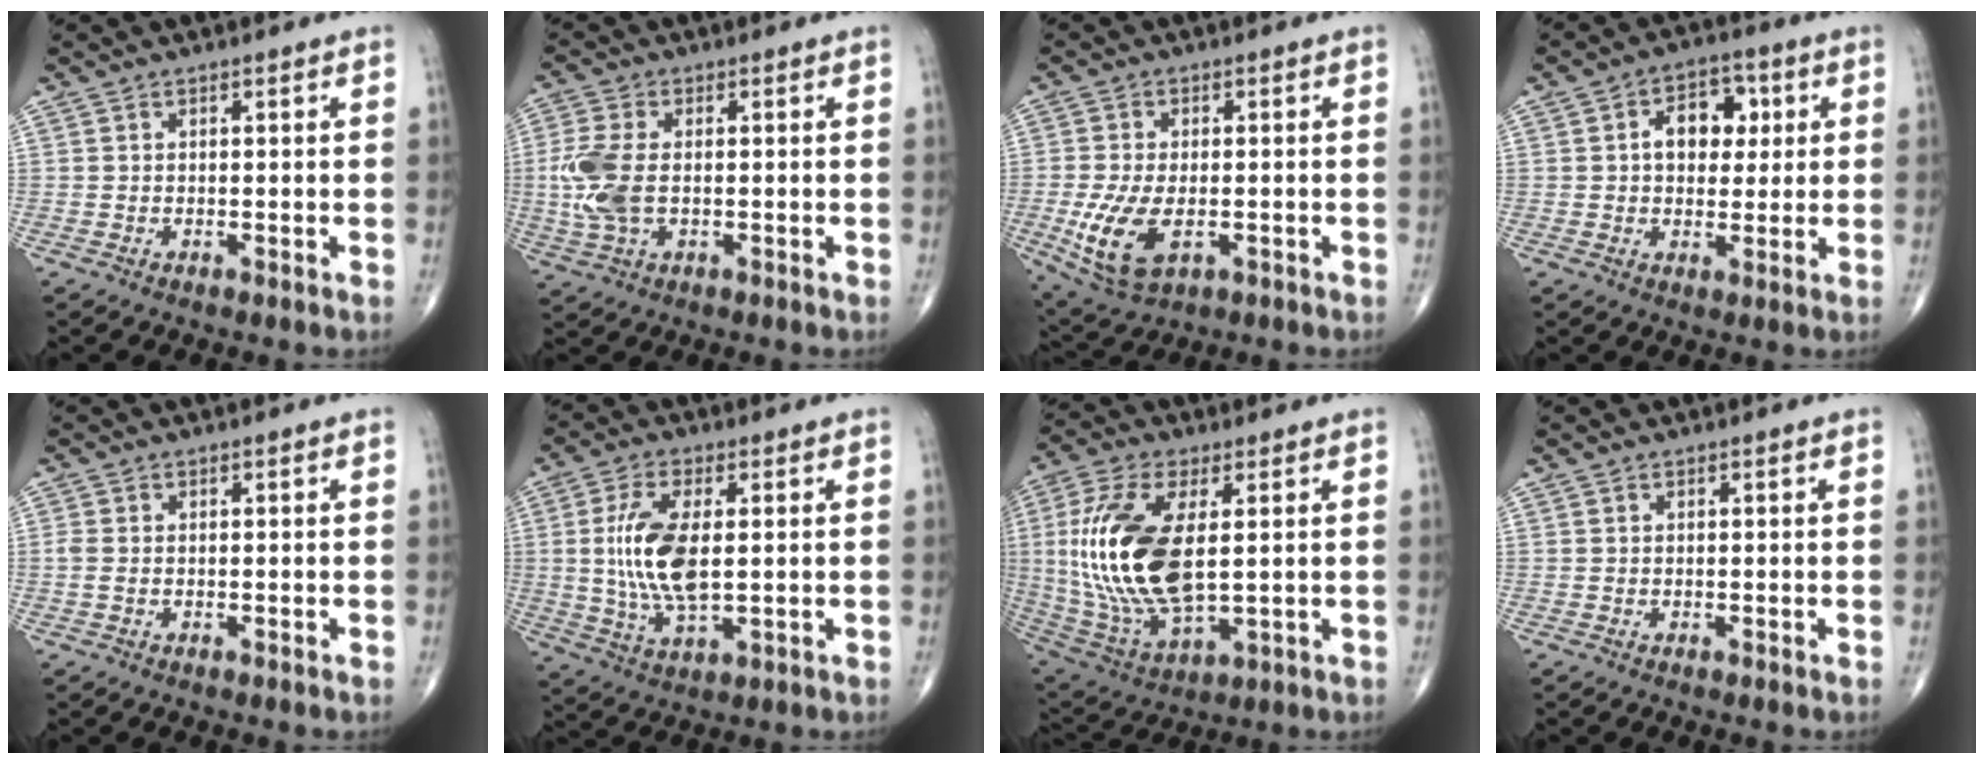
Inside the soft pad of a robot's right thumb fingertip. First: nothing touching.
{"total": 8.6, "force": [-0.4, 4.8, 7.2], "torque": [-0.179, 0.000, -0.008]}
{"total": 10.7, "force": [-2.6, 5.7, 8.7], "torque": [-0.181, -0.010, -0.036]}
{"total": 8.7, "force": [1.7, 6.0, 6.0], "torque": [-0.053, 0.010, 0.022]}
{"total": 1.6, "force": [-0.2, 1.0, 1.2], "torque": [-0.039, 0.000, -0.006]}
{"total": 12.3, "force": [0.9, 5.3, 11.1], "torque": [-0.230, -0.010, 0.022]}
{"total": 21.2, "force": [2.1, 9.9, 18.7], "torque": [-0.403, -0.017, 0.047]}
{"total": 0.0}